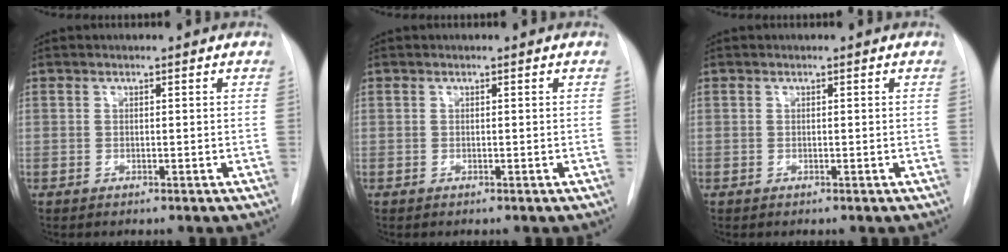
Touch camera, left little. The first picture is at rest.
{"total": 0.0}
{"total": 0.0}